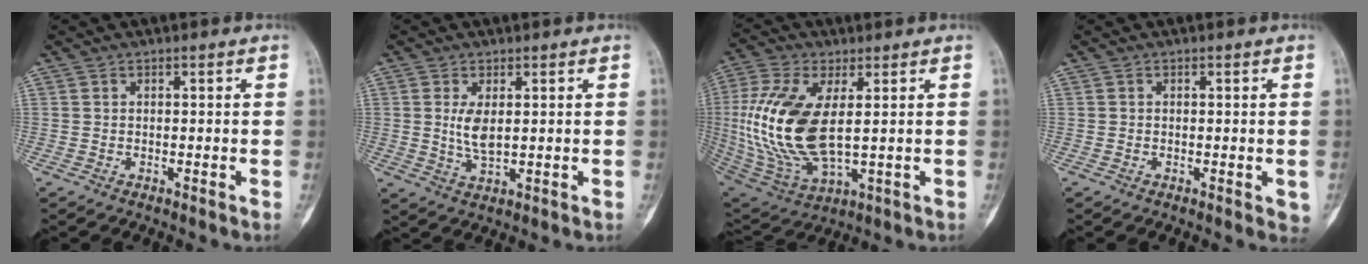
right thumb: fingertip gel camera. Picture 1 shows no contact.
{"total": 4.4, "force": [0.8, 1.8, 3.9], "torque": [-0.077, -0.013, 0.023]}
{"total": 18.9, "force": [1.4, 8.9, 16.7], "torque": [-0.363, -0.014, 0.040]}
{"total": 1.8, "force": [-0.3, 0.8, 1.6], "torque": [-0.011, -0.002, -0.004]}